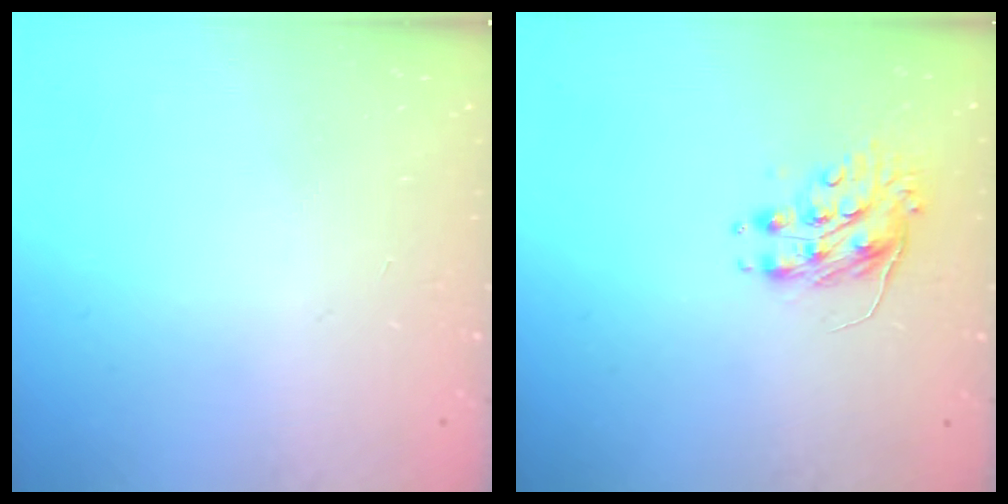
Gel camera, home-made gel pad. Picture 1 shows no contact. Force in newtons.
{"total": 8.0, "press": 8.0, "slide": 0.2}